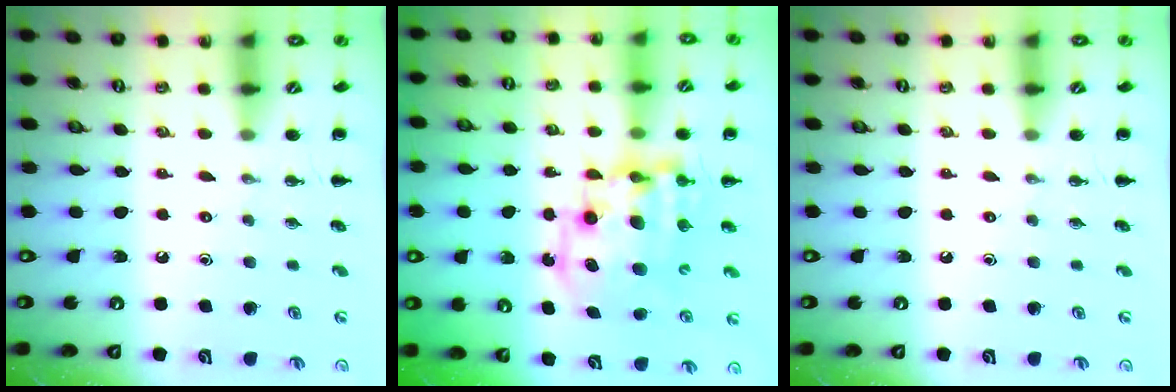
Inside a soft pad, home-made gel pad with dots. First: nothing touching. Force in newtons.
{"total": 13.2, "press": 12.9, "slide": 2.8}
{"total": 0.0}